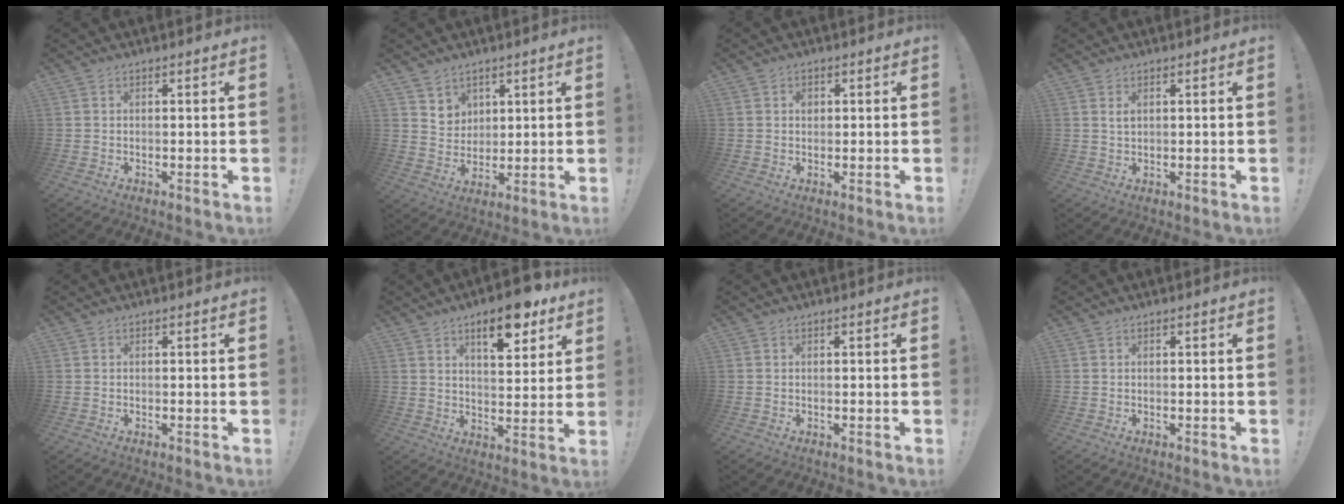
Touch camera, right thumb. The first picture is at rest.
{"total": 6.4, "force": [4.4, 4.6, 0.5], "torque": [-0.001, -0.039, 0.085]}
{"total": 1.4, "force": [0.3, 1.2, 0.6], "torque": [0.003, -0.002, 0.002]}
{"total": 1.4, "force": [0.7, 0.6, 1.0], "torque": [-0.017, -0.001, 0.011]}
{"total": 0.0}
{"total": 11.9, "force": [7.4, 4.2, 8.2], "torque": [-0.109, -0.038, 0.121]}
{"total": 0.0}
{"total": 0.0}